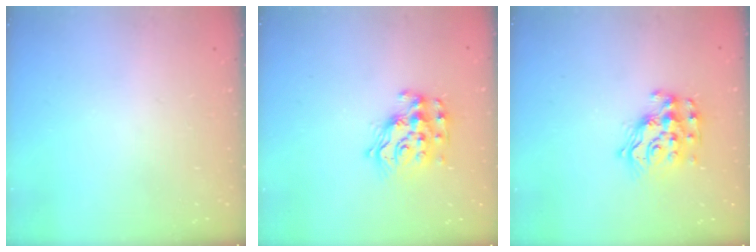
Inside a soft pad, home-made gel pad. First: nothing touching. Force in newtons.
{"total": 11.8, "press": 11.8, "slide": 0.7}
{"total": 11.8, "press": 11.8, "slide": 0.7}